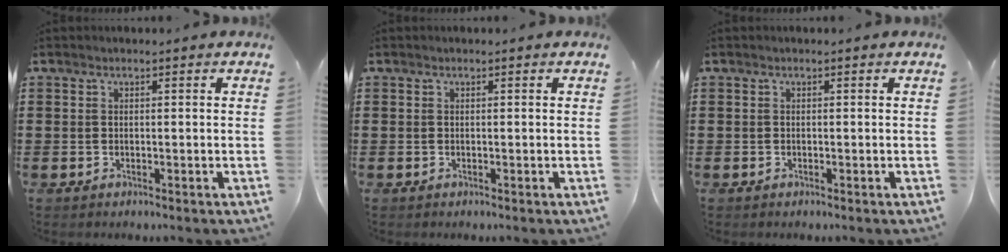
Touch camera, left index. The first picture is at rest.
{"total": 0.0}
{"total": 0.0}